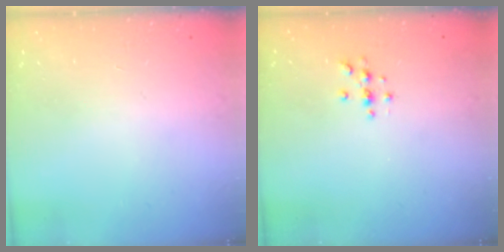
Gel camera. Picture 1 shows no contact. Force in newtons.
{"total": 3.0, "press": 3.0, "slide": 0.4}